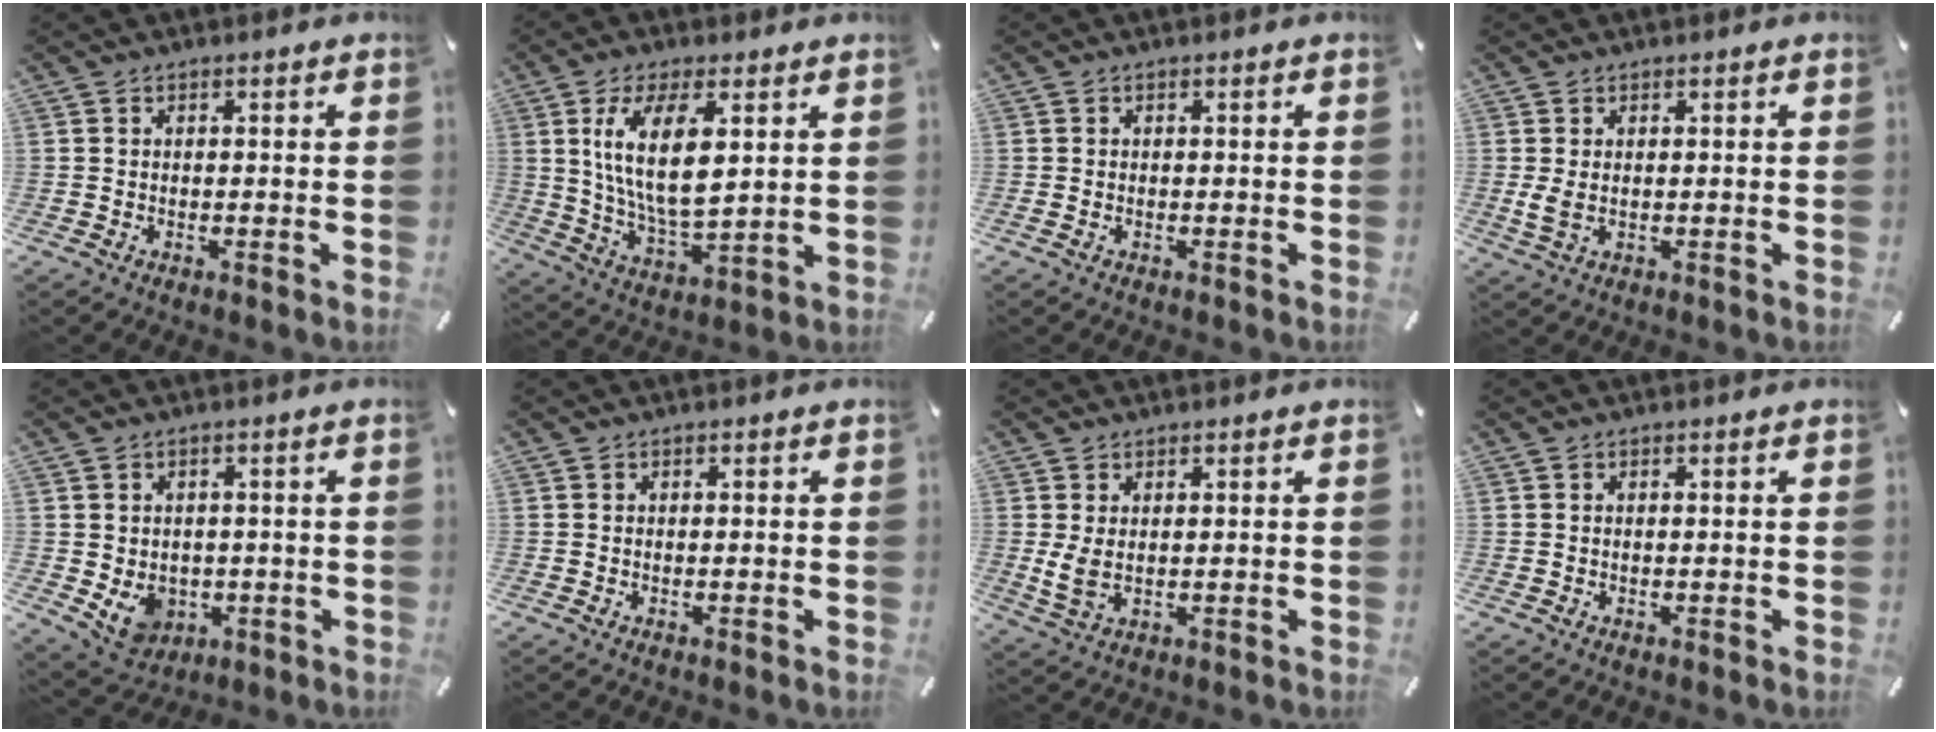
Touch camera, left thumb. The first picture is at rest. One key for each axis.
{"total": 13.5, "fx": 4.5, "fy": 5.9, "fz": 11.3, "tx": -0.227, "ty": -0.013, "tz": 0.076}
{"total": 0.6, "fx": -0.2, "fy": 0.3, "fz": 0.4, "tx": -0.009, "ty": -0.002, "tz": -0.004}
{"total": 3.0, "fx": 0.3, "fy": 1.8, "fz": 2.4, "tx": -0.053, "ty": -0.008, "tz": 0.002}
{"total": 6.5, "fx": -0.8, "fy": 5.8, "fz": 2.8, "tx": -0.047, "ty": 0.001, "tz": -0.012}
{"total": 0.0}
{"total": 4.6, "fx": 0.8, "fy": 2.6, "fz": 3.8, "tx": -0.083, "ty": -0.009, "tz": 0.013}
{"total": 0.0}